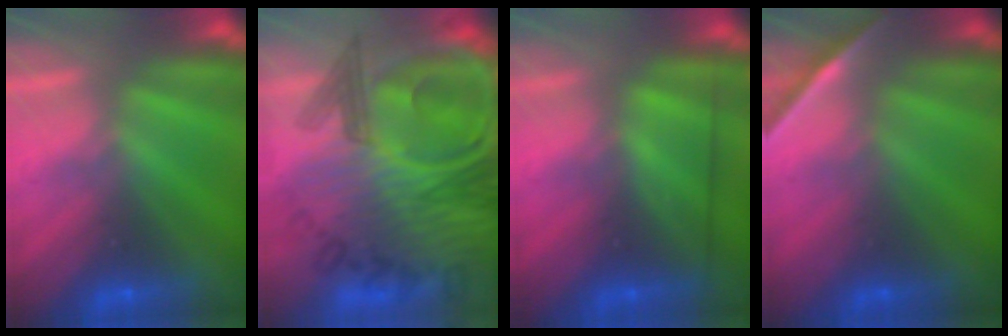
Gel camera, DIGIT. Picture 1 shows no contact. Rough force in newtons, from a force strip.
{"total": 12.7}
{"total": 2.6}
{"total": 1.7}